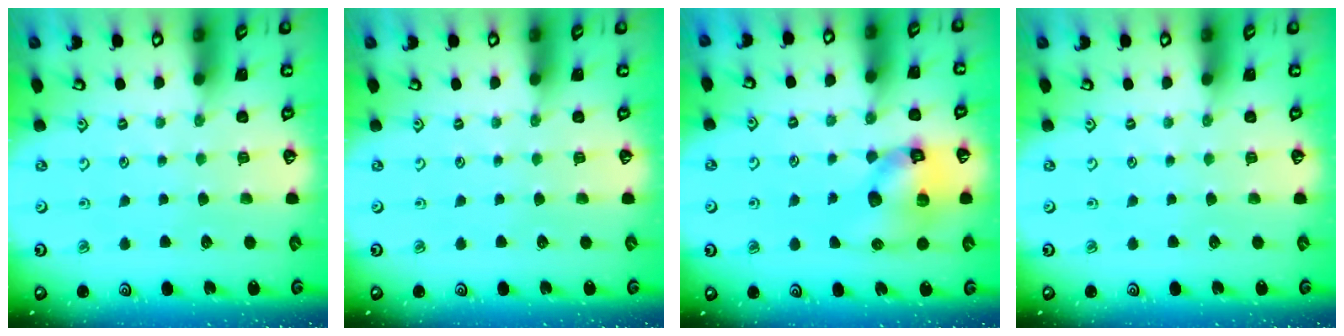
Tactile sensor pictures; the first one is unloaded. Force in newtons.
{"total": 0.0}
{"total": 12.4, "press": 12.3, "slide": 1.9}
{"total": 0.0}